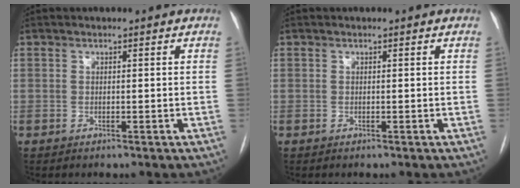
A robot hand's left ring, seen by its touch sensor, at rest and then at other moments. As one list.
[{"total": 0.0}]